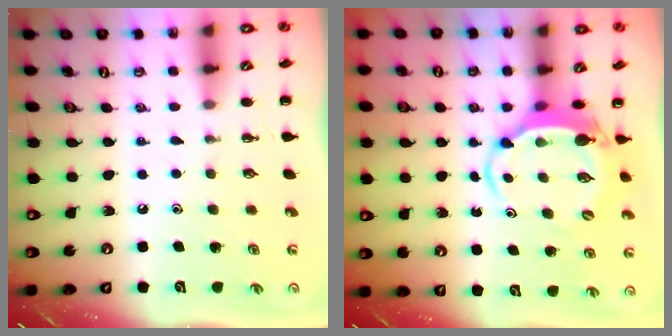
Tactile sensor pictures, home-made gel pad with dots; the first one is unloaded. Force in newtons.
{"total": 5.5, "press": 5.4, "slide": 1.0}